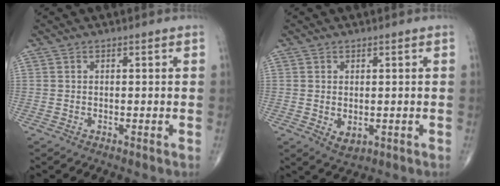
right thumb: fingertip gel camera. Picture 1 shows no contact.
{"total": 3.1, "force": [-0.4, 2.0, 2.3], "torque": [-0.030, -0.007, 0.004]}